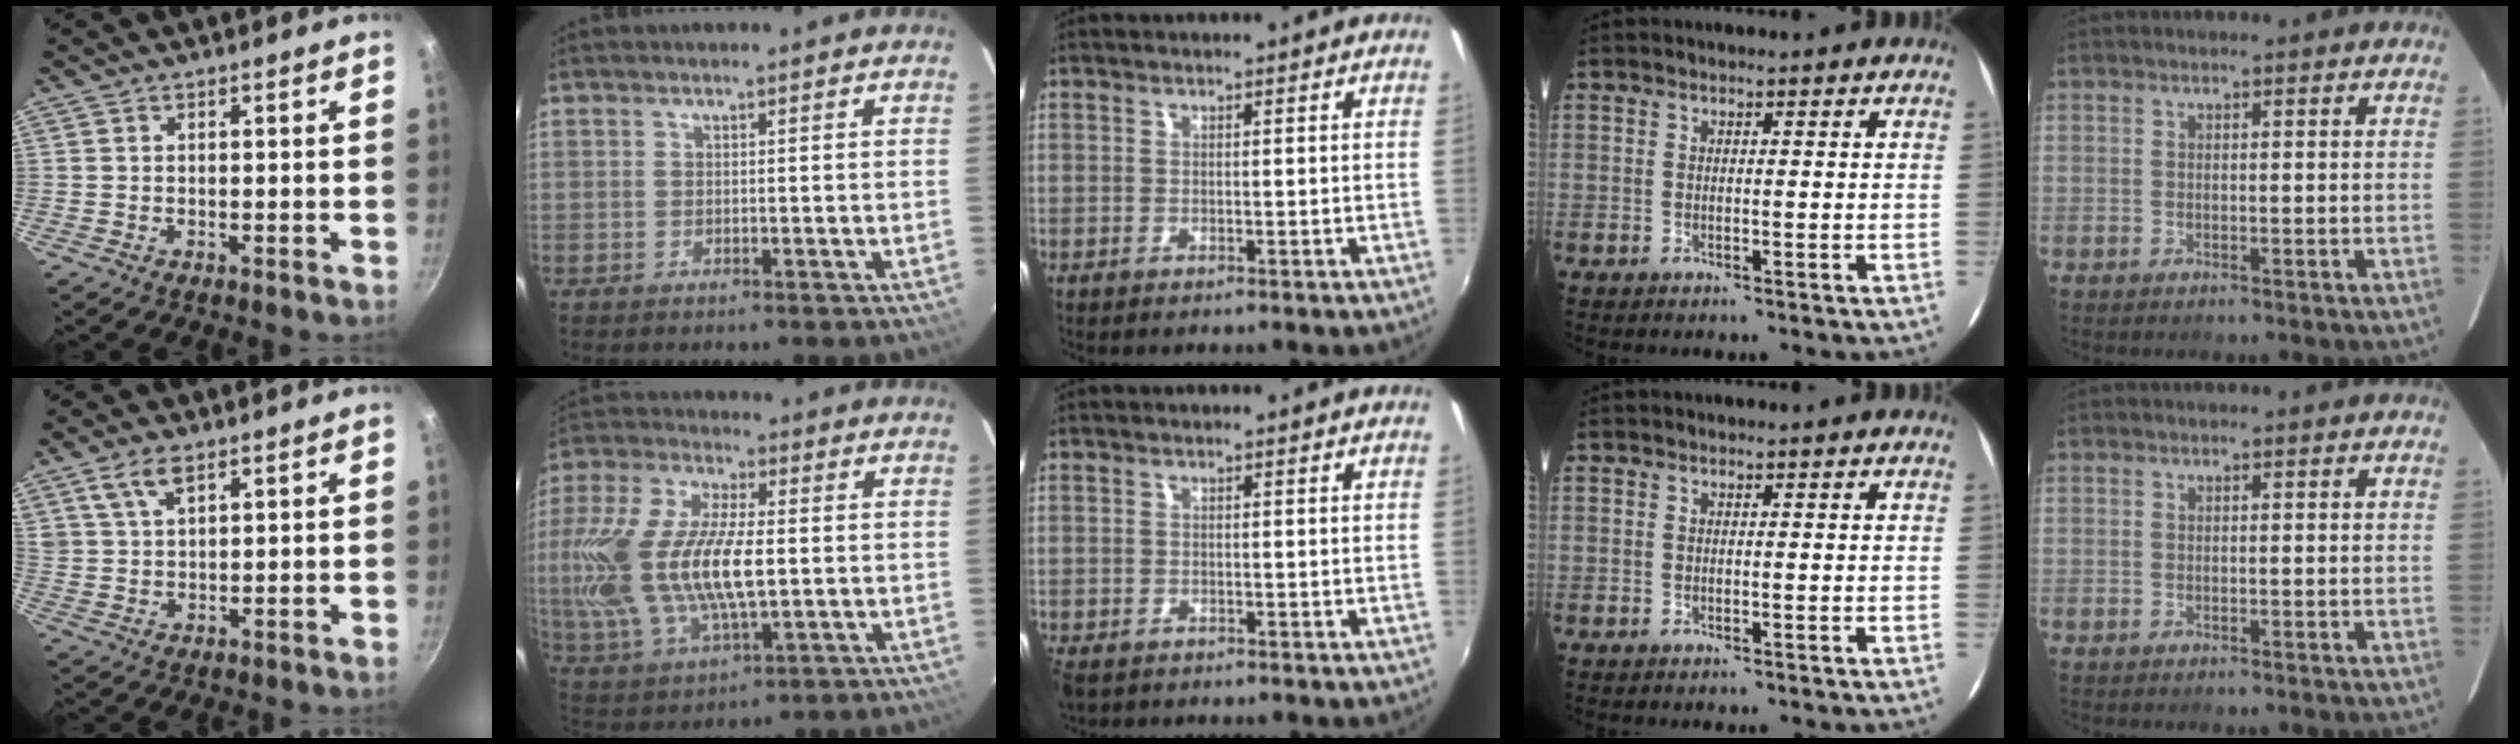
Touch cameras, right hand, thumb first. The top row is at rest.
{"thumb": {"total": 5.6, "force": [3.3, 2.5, 3.8], "torque": [-0.066, -0.007, 0.069]}, "index": {"total": 24.1, "force": [-0.3, 11.4, 21.3], "torque": [-0.464, -0.001, 0.000]}, "middle": {"total": 3.6, "force": [-2.3, 2.1, 1.8], "torque": [-0.044, -0.015, -0.040]}}